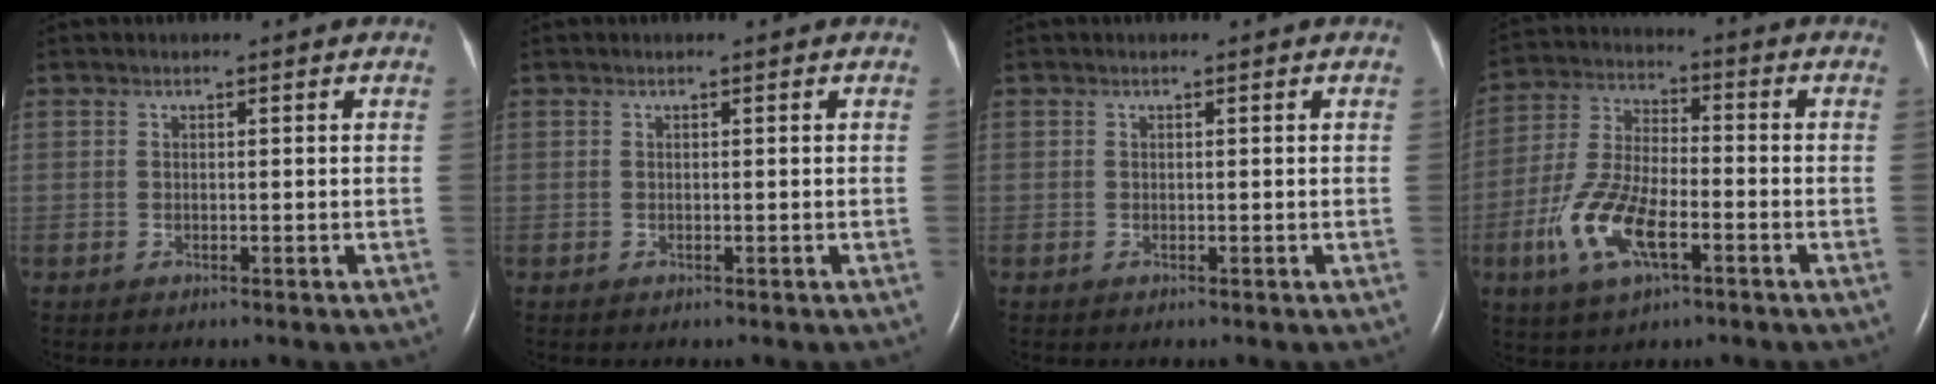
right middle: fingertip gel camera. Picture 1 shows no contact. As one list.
[{"total": 0.0}, {"total": 0.0}, {"total": 11.9, "force": [-4.7, 4.5, 9.9], "torque": [-0.219, 0.001, -0.087]}]